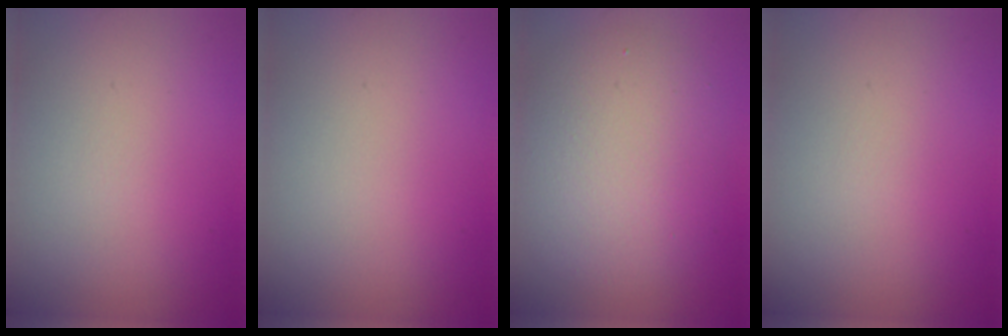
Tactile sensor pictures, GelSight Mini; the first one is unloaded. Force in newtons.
{"total": 0.0}
{"total": 6.3, "press": 6.3, "slide": 0.3}
{"total": 0.0}